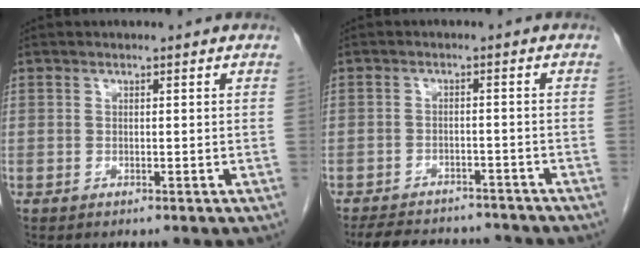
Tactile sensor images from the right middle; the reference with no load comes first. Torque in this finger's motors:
{"motor_torque": [0.03, -0.02, 0.03, 0.04]}